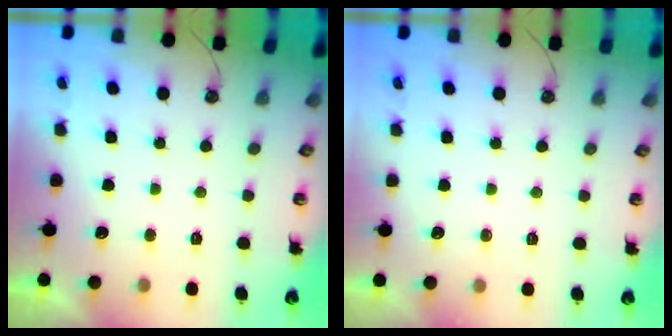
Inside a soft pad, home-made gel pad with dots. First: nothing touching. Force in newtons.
{"total": 0.0}